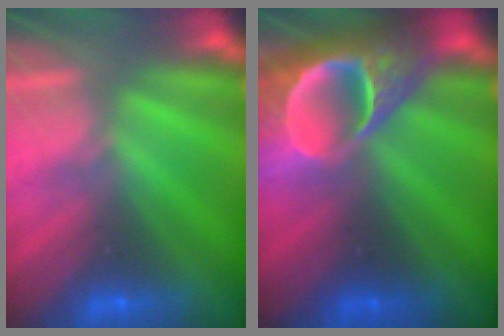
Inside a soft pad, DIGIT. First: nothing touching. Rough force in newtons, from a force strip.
{"total": 13.7}